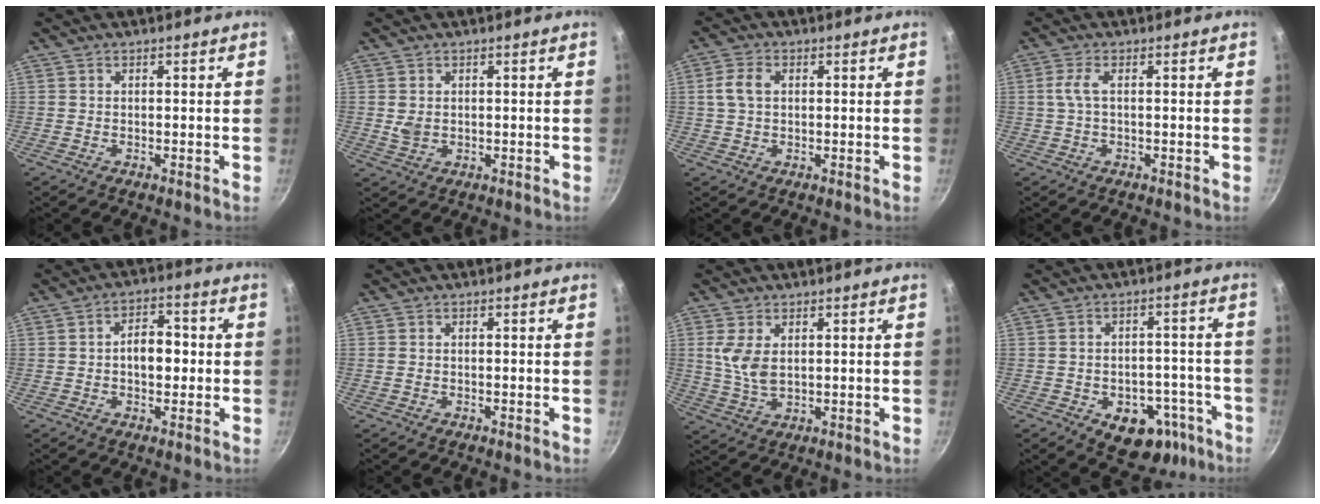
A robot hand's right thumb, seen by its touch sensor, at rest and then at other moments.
{"total": 2.4, "force": [0.3, 1.8, 1.6], "torque": [-0.030, -0.006, 0.012]}
{"total": 4.4, "force": [0.8, 2.9, 3.2], "torque": [-0.073, 0.009, 0.014]}
{"total": 2.8, "force": [0.3, 1.0, 2.6], "torque": [-0.072, 0.008, 0.005]}
{"total": 6.5, "force": [-0.1, 4.0, 5.1], "torque": [-0.058, 0.016, -0.008]}
{"total": 0.7, "force": [-0.1, 0.5, 0.5], "torque": [-0.016, 0.003, 0.000]}
{"total": 6.4, "force": [1.5, 3.6, 5.0], "torque": [-0.102, -0.006, 0.037]}
{"total": 12.6, "force": [-6.5, 8.0, 7.2], "torque": [-0.065, 0.047, -0.081]}